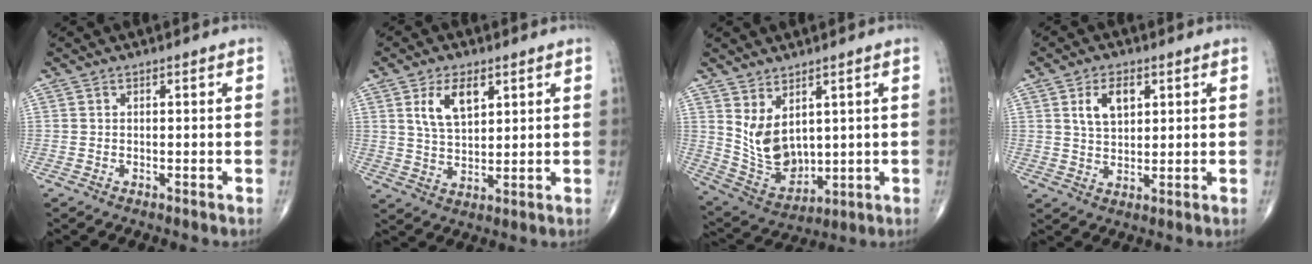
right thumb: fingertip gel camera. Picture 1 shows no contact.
{"total": 7.8, "force": [3.4, 4.0, 5.7], "torque": [-0.094, -0.015, 0.068]}
{"total": 9.8, "force": [3.1, 5.9, 7.2], "torque": [-0.113, -0.026, 0.087]}
{"total": 6.4, "force": [2.4, 3.8, 4.6], "torque": [-0.069, -0.009, 0.047]}